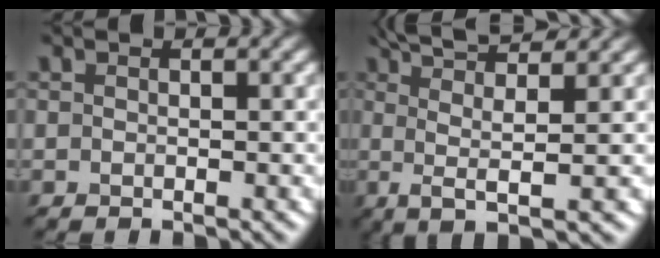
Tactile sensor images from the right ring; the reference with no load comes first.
{"total": 6.0, "force": [2.1, 1.1, 5.6], "torque": [-0.096, 0.009, 0.035]}